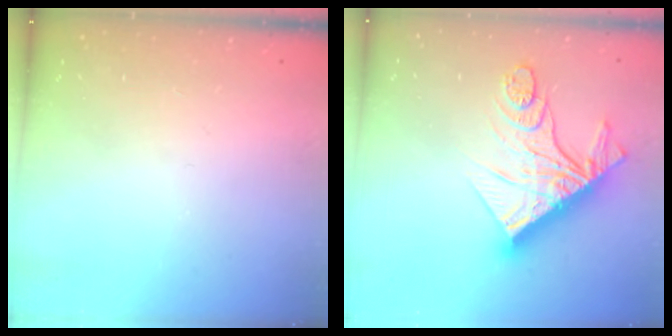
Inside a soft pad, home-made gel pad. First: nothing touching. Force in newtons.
{"total": 19.7, "press": 19.6, "slide": 2.0}